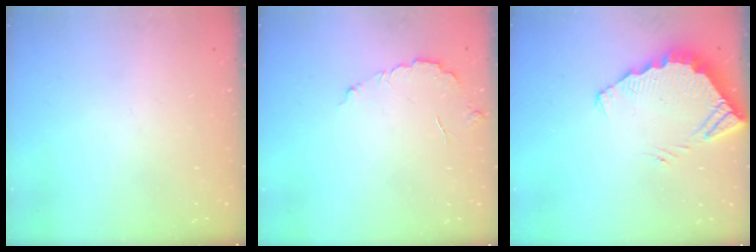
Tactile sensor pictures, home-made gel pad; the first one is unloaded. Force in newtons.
{"total": 3.9, "press": 3.9, "slide": 0.2}
{"total": 4.4, "press": 4.4, "slide": 0.2}